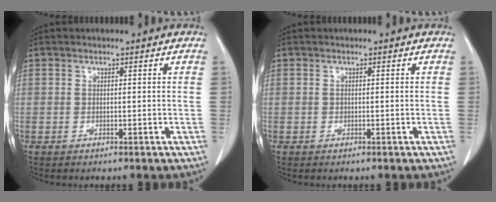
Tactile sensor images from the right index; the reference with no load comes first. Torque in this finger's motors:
{"motor_torque": [-0.08, 0.04, 0.03, 0.01]}